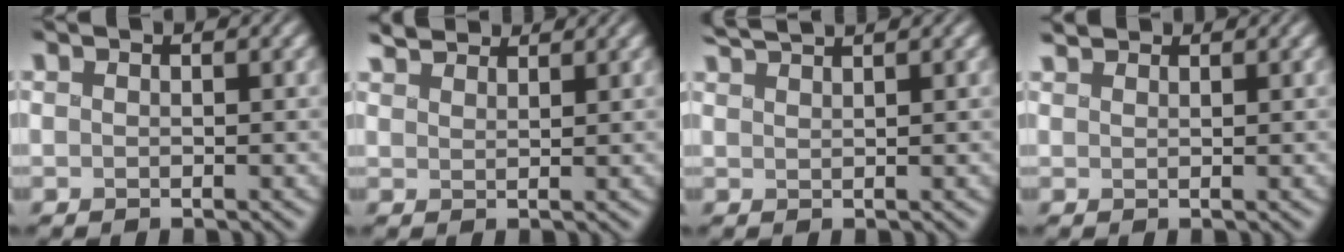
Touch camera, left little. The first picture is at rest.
{"total": 4.4, "force": [4.0, 1.0, 1.5], "torque": [-0.023, 0.017, 0.047]}
{"total": 3.4, "force": [3.0, 0.3, 1.5], "torque": [-0.028, 0.018, 0.039]}
{"total": 2.8, "force": [2.4, 0.9, 0.9], "torque": [-0.013, 0.018, 0.021]}